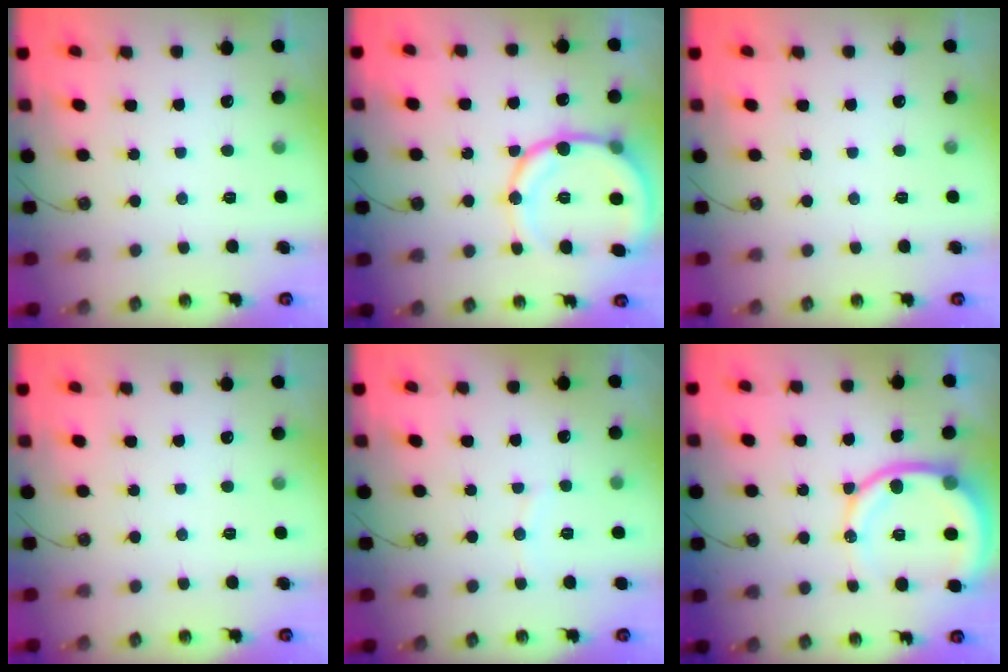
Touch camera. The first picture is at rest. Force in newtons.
{"total": 15.7, "press": 15.4, "slide": 3.1}
{"total": 0.0}
{"total": 0.0}
{"total": 4.4, "press": 4.4, "slide": 0.5}
{"total": 12.9, "press": 12.8, "slide": 1.7}